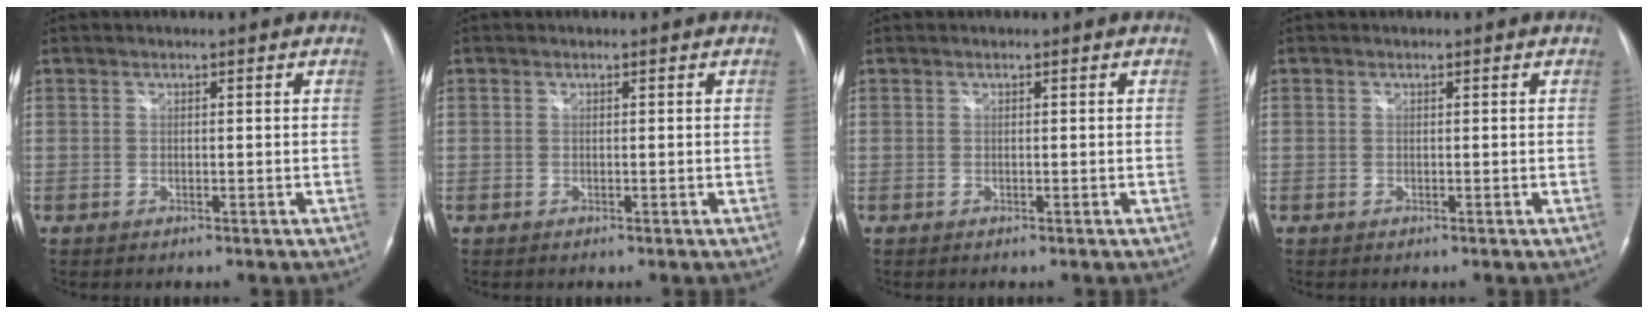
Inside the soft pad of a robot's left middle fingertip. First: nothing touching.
{"total": 0.0}
{"total": 0.0}
{"total": 0.0}